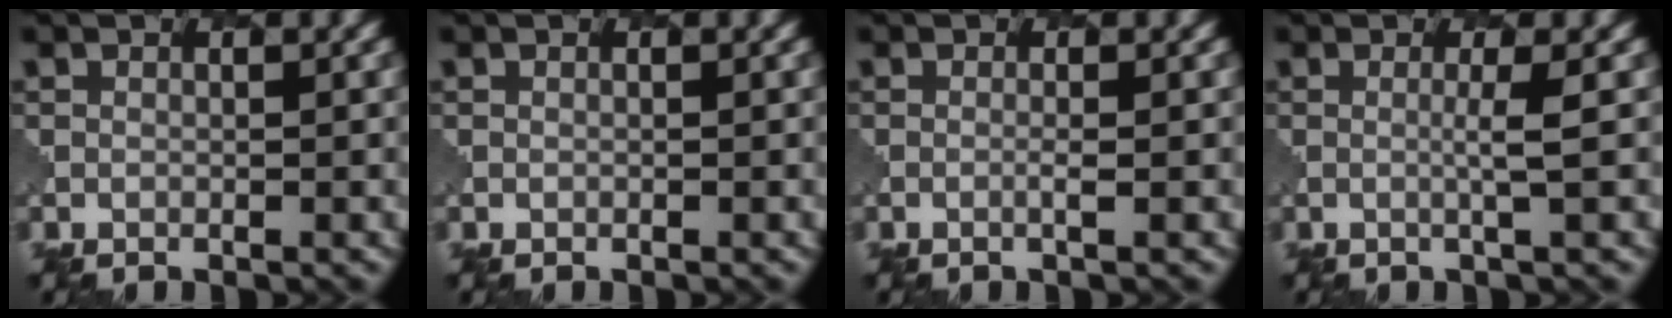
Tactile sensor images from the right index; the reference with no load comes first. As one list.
[{"total": 0.0}, {"total": 0.8, "force": [0.1, 0.2, 0.8], "torque": [-0.008, 0.004, -0.004]}, {"total": 1.5, "force": [0.4, 0.1, 1.4], "torque": [-0.022, -0.002, -0.002]}]